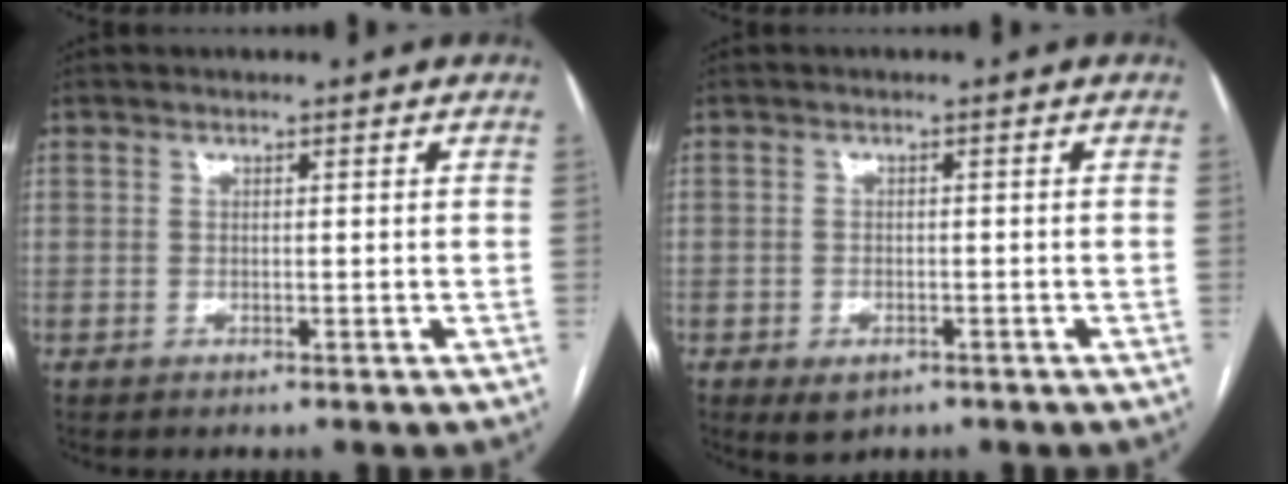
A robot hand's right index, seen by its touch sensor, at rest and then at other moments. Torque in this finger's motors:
{"motor_torque": [0.66, -0.88, 0.00, -0.01]}